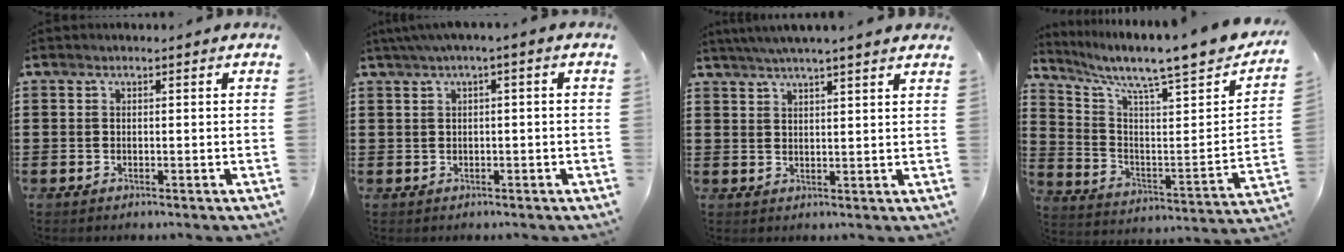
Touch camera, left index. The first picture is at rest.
{"total": 1.9, "force": [-0.3, 0.0, 1.8], "torque": [-0.030, -0.004, -0.006]}
{"total": 3.8, "force": [3.3, -0.5, 1.6], "torque": [-0.042, -0.006, 0.060]}
{"total": 8.1, "force": [6.9, 0.3, 4.2], "torque": [-0.092, -0.071, 0.103]}